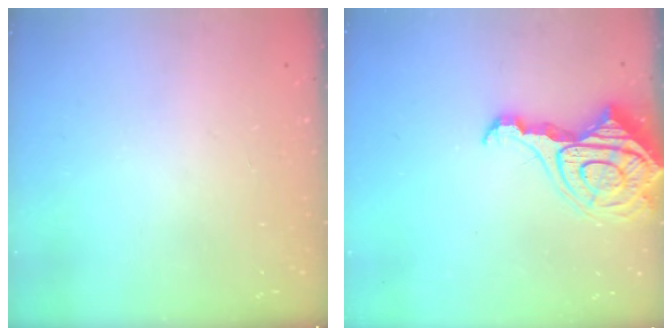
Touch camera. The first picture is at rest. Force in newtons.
{"total": 14.1, "press": 14.0, "slide": 1.4}